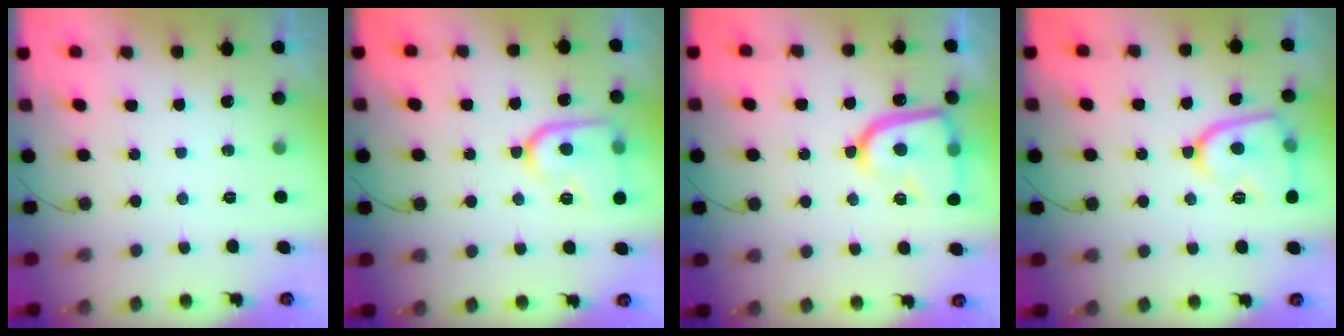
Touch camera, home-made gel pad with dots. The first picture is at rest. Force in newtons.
{"total": 14.2, "press": 14.1, "slide": 1.4}
{"total": 16.0, "press": 16.0, "slide": 1.1}
{"total": 12.7, "press": 12.7, "slide": 0.7}